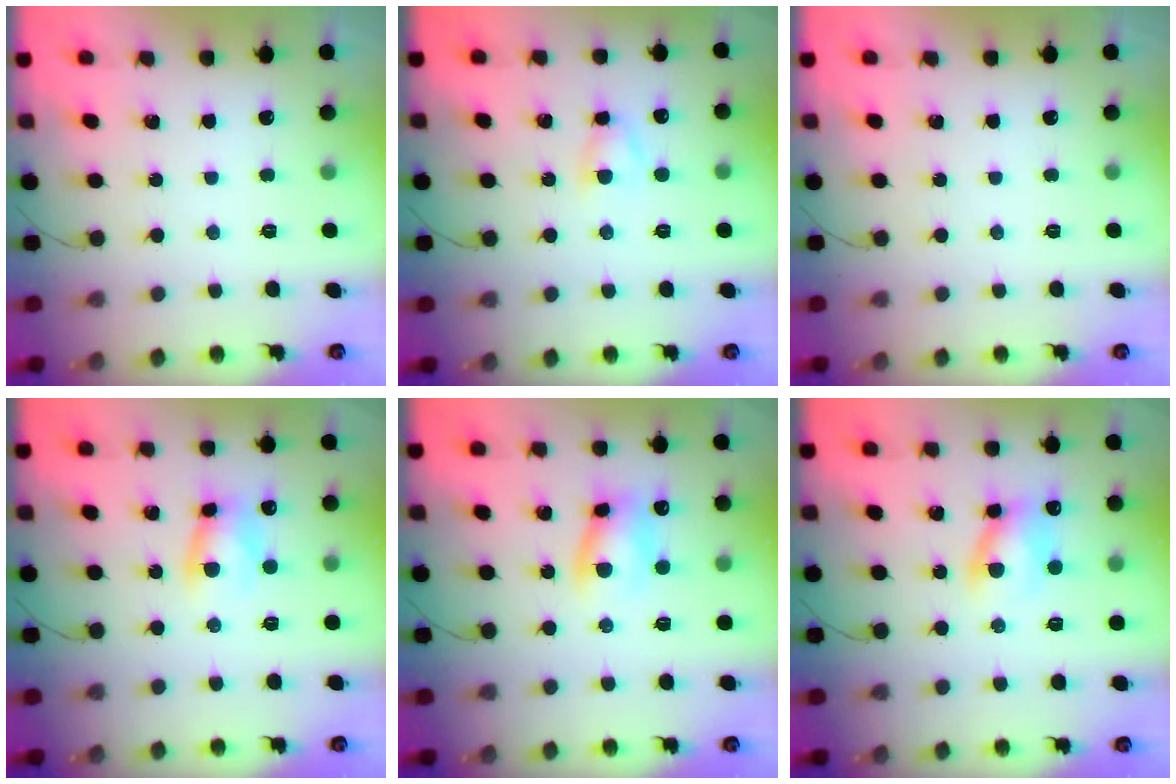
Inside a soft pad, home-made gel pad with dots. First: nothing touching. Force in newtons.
{"total": 3.7, "press": 3.6, "slide": 0.7}
{"total": 0.0}
{"total": 6.9, "press": 6.8, "slide": 0.3}
{"total": 8.3, "press": 8.2, "slide": 1.4}
{"total": 8.6, "press": 8.4, "slide": 1.5}